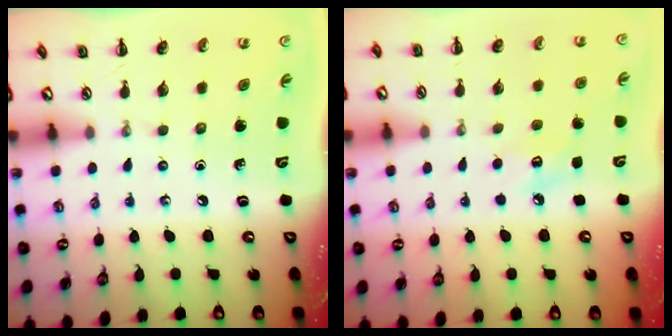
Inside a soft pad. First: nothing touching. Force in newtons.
{"total": 7.1, "press": 6.9, "slide": 1.8}